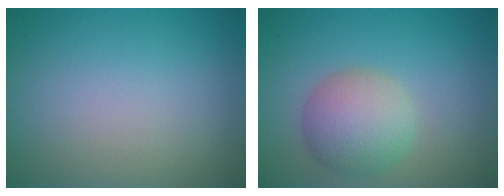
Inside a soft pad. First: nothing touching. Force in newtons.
{"total": 4.8, "press": 4.8, "slide": 0.3}